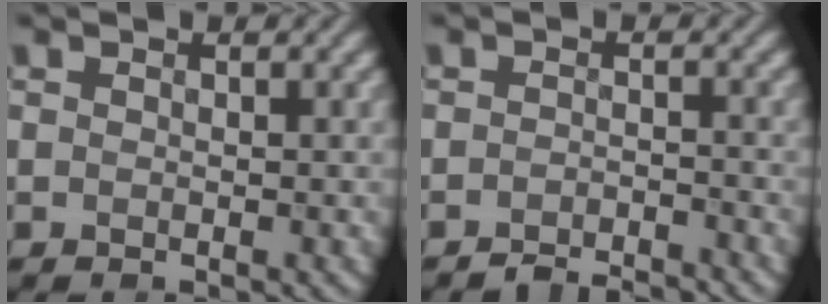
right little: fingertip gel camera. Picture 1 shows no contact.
{"total": 2.3, "force": [-2.3, 0.1, 0.5], "torque": [0.002, -0.002, -0.039]}